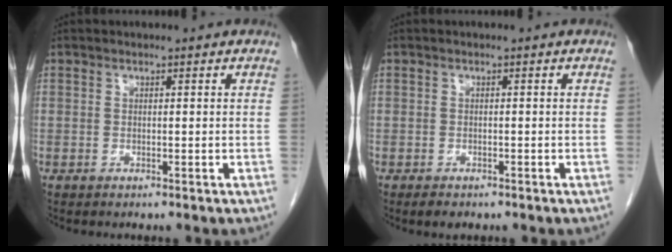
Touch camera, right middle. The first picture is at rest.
{"total": 1.0, "force": [-0.7, 0.7, 0.3], "torque": [-0.006, 0.001, -0.006]}